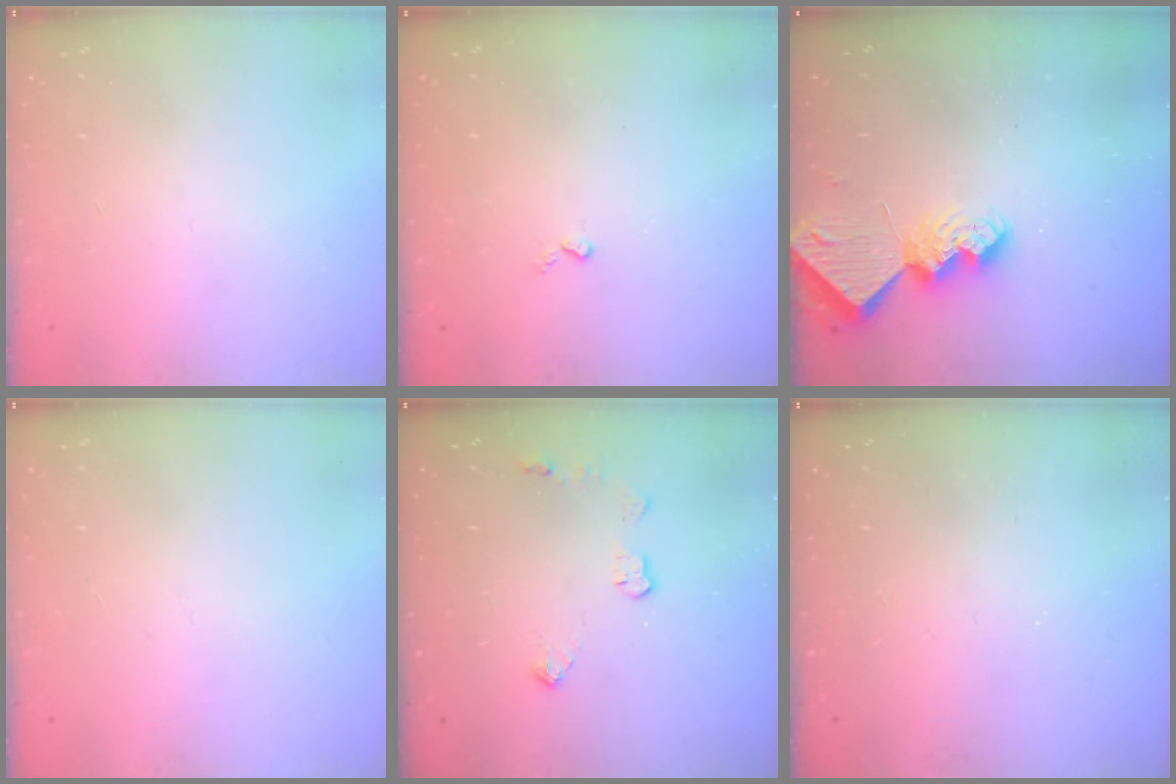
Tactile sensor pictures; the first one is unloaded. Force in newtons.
{"total": 2.6, "press": 2.6, "slide": 0.5}
{"total": 8.8, "press": 8.7, "slide": 0.9}
{"total": 0.0}
{"total": 4.7, "press": 4.6, "slide": 0.7}
{"total": 0.0}